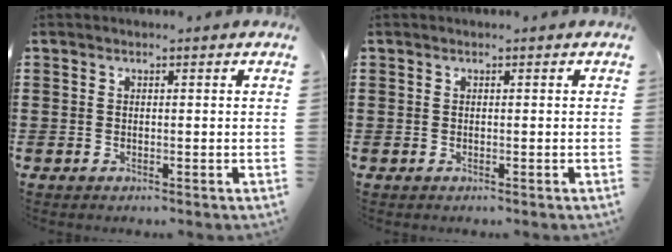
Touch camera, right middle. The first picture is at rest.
{"total": 0.0}